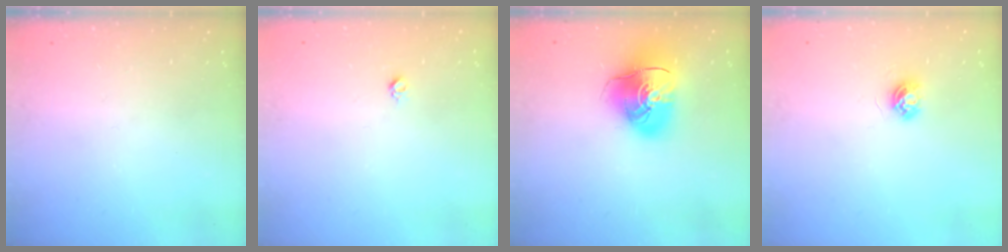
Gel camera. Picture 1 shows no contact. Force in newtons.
{"total": 3.0, "press": 2.9, "slide": 0.4}
{"total": 13.8, "press": 13.6, "slide": 2.0}
{"total": 4.2, "press": 4.2, "slide": 0.4}